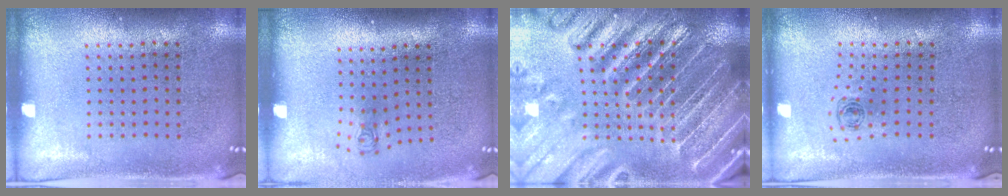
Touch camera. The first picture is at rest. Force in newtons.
{"total": 0.8, "press": 0.4, "slide": 0.7}
{"total": 4.9, "press": 4.4, "slide": 2.2}
{"total": 0.5, "press": 0.3, "slide": 0.4}